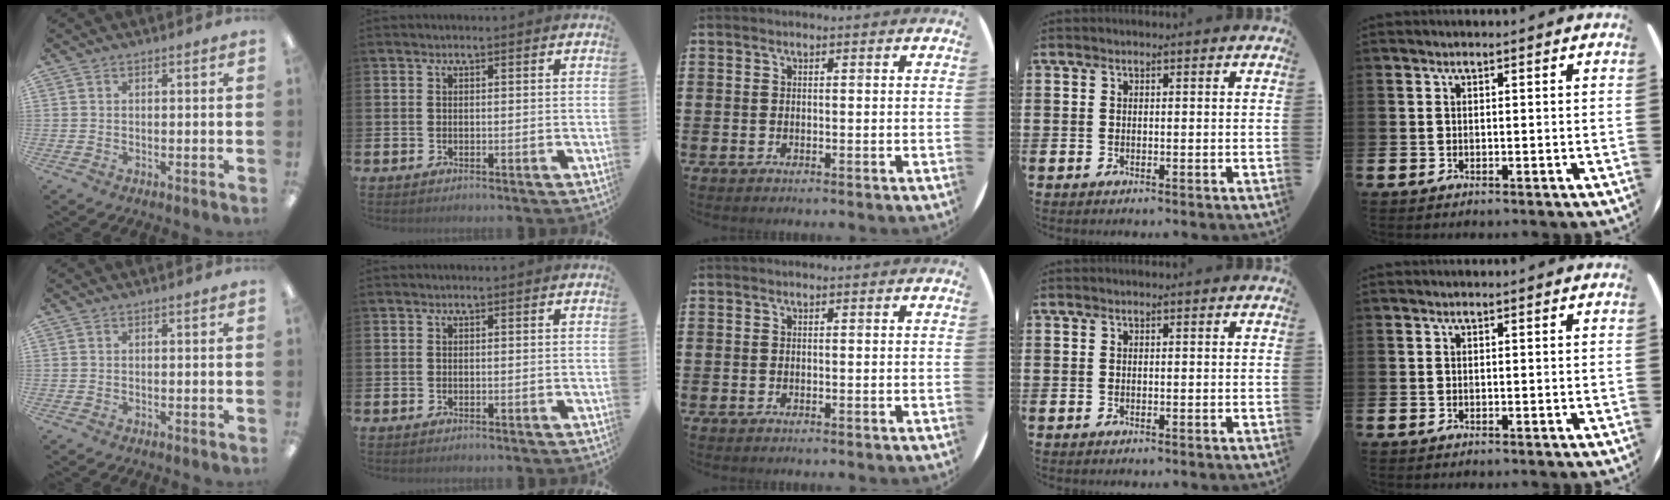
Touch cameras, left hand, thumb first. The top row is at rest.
{}